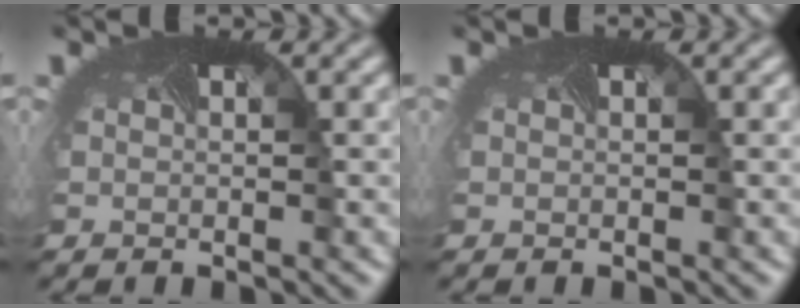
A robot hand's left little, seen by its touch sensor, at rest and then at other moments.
{"total": 0.0}